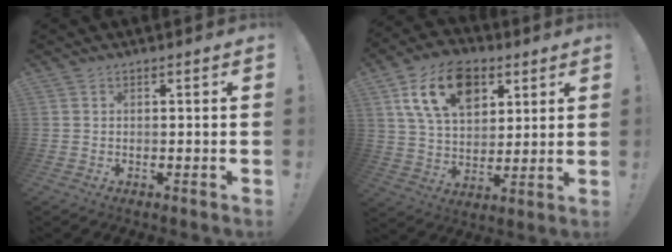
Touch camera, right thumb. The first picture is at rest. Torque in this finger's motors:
{"motor_torque": [1.72, 1.81, 0.46, 0.32, 0.43]}